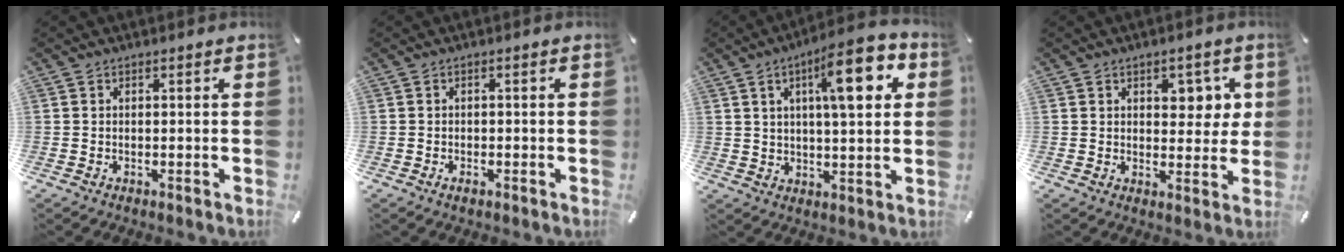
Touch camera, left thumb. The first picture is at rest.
{"total": 1.4, "force": [-0.7, 0.6, 1.1], "torque": [-0.020, 0.002, -0.013]}
{"total": 15.5, "force": [6.3, 5.7, 12.9], "torque": [-0.177, -0.017, 0.096]}
{"total": 5.7, "force": [2.4, 3.7, 3.5], "torque": [-0.032, -0.008, 0.032]}